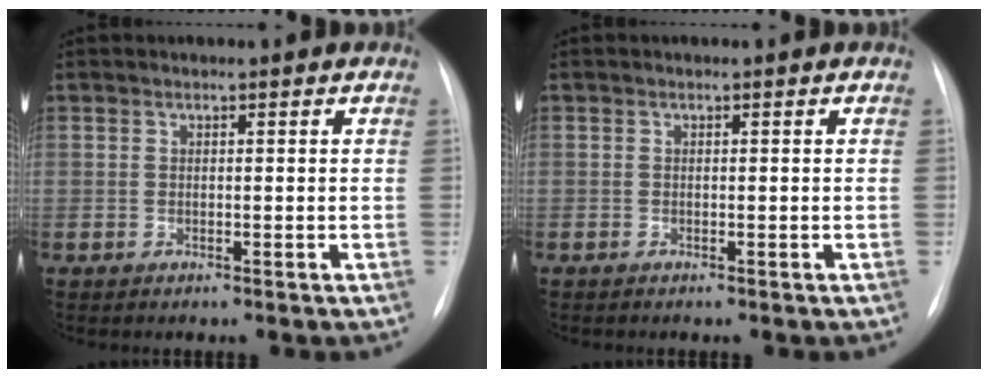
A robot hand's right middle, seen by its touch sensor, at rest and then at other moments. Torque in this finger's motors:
{"motor_torque": [-0.13, 0.06, -0.30, -0.17]}